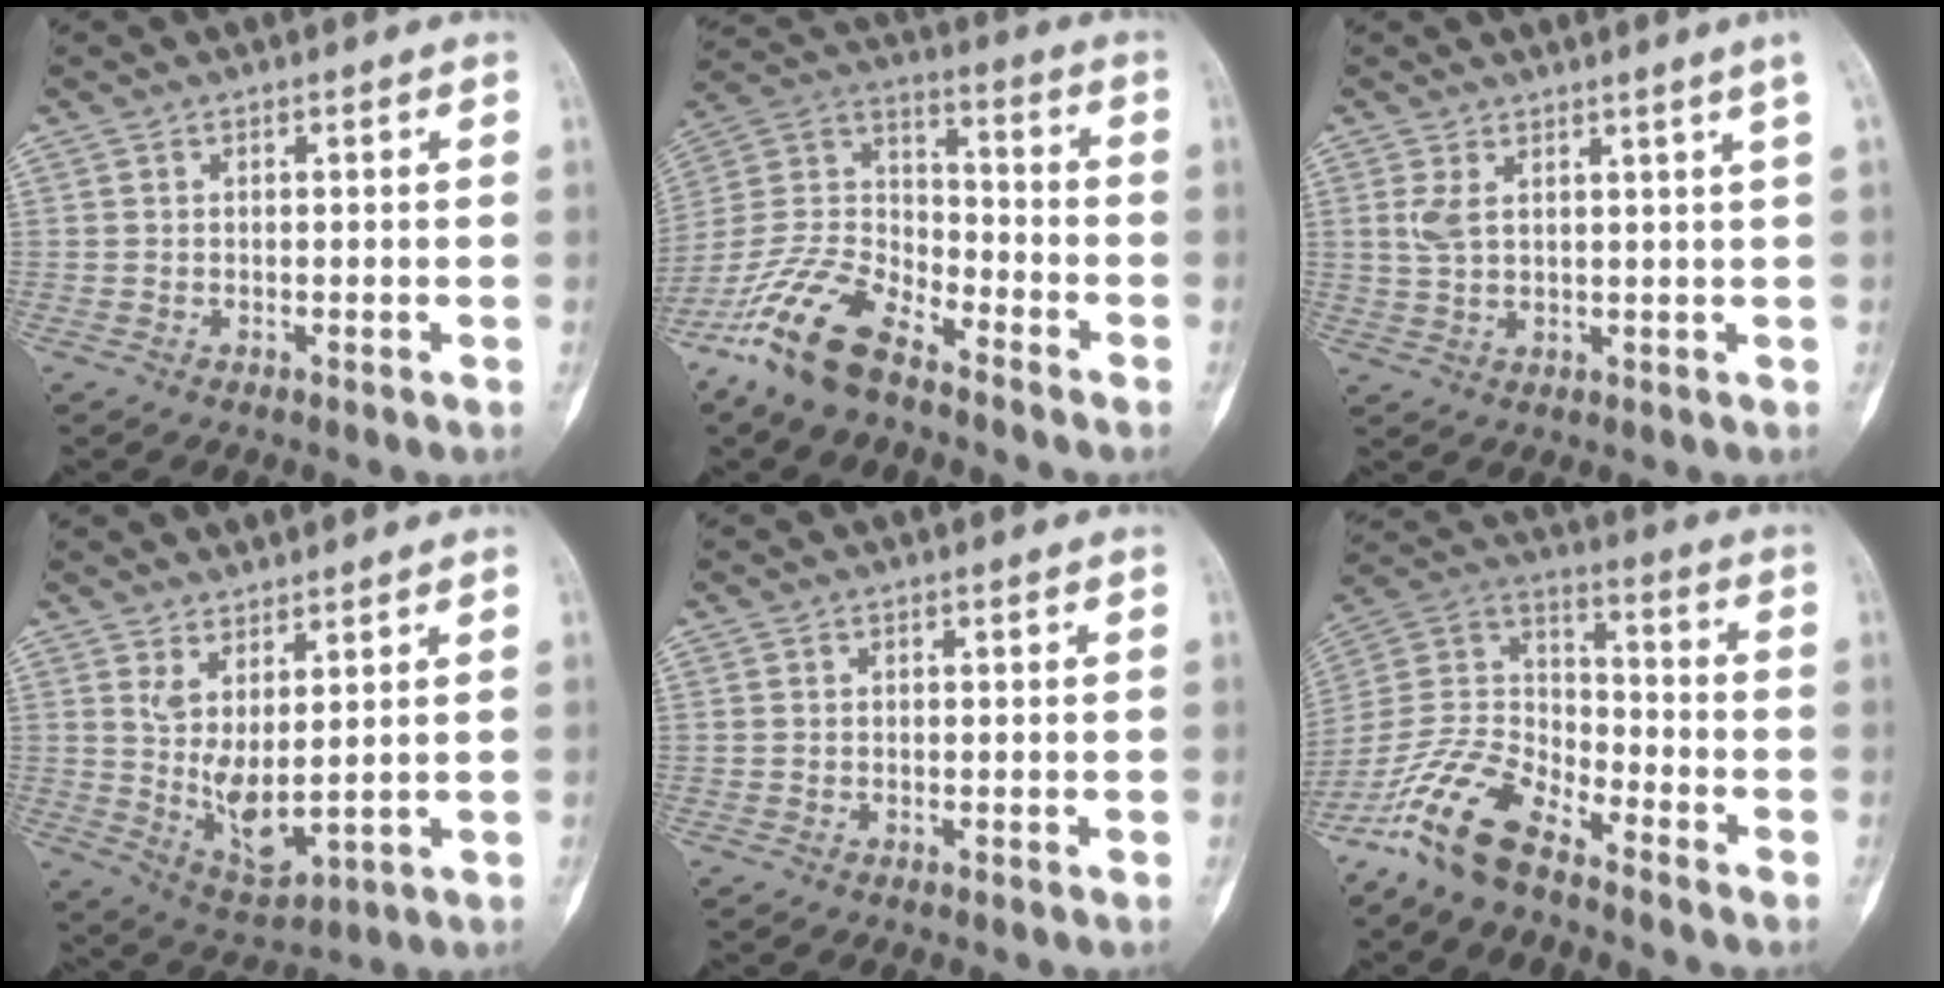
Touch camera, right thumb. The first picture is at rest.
{"total": 16.0, "force": [-11.3, 6.9, 9.0], "torque": [-0.176, 0.063, -0.222]}
{"total": 5.9, "force": [2.7, 0.1, 5.3], "torque": [-0.098, -0.016, 0.055]}
{"total": 7.7, "force": [2.3, 2.9, 6.8], "torque": [-0.125, -0.039, 0.060]}
{"total": 0.0}
{"total": 14.1, "force": [-10.4, 5.6, 7.7], "torque": [-0.148, 0.067, -0.211]}